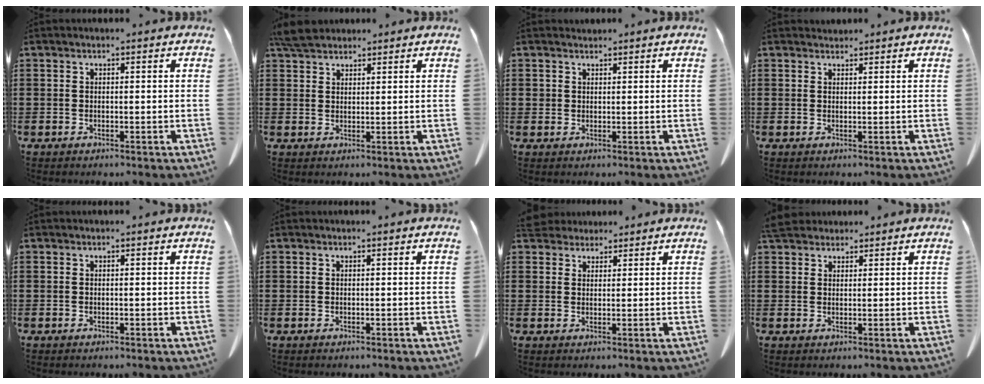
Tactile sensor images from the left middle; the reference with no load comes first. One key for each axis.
{"total": 4.2, "fx": 3.7, "fy": 1.3, "fz": 1.4, "tx": -0.037, "ty": 0.000, "tz": 0.074}
{"total": 1.4, "fx": 1.2, "fy": 0.8, "fz": 0.0, "tx": -0.004, "ty": 0.000, "tz": 0.026}
{"total": 1.3, "fx": 1.2, "fy": 0.3, "fz": 0.1, "tx": -0.005, "ty": -0.001, "tz": 0.025}
{"total": 0.0}
{"total": 0.0}
{"total": 3.4, "fx": 3.1, "fy": 1.1, "fz": 0.4, "tx": -0.011, "ty": -0.007, "tz": 0.060}
{"total": 3.6, "fx": 3.2, "fy": 1.3, "fz": 1.0, "tx": -0.030, "ty": -0.001, "tz": 0.063}